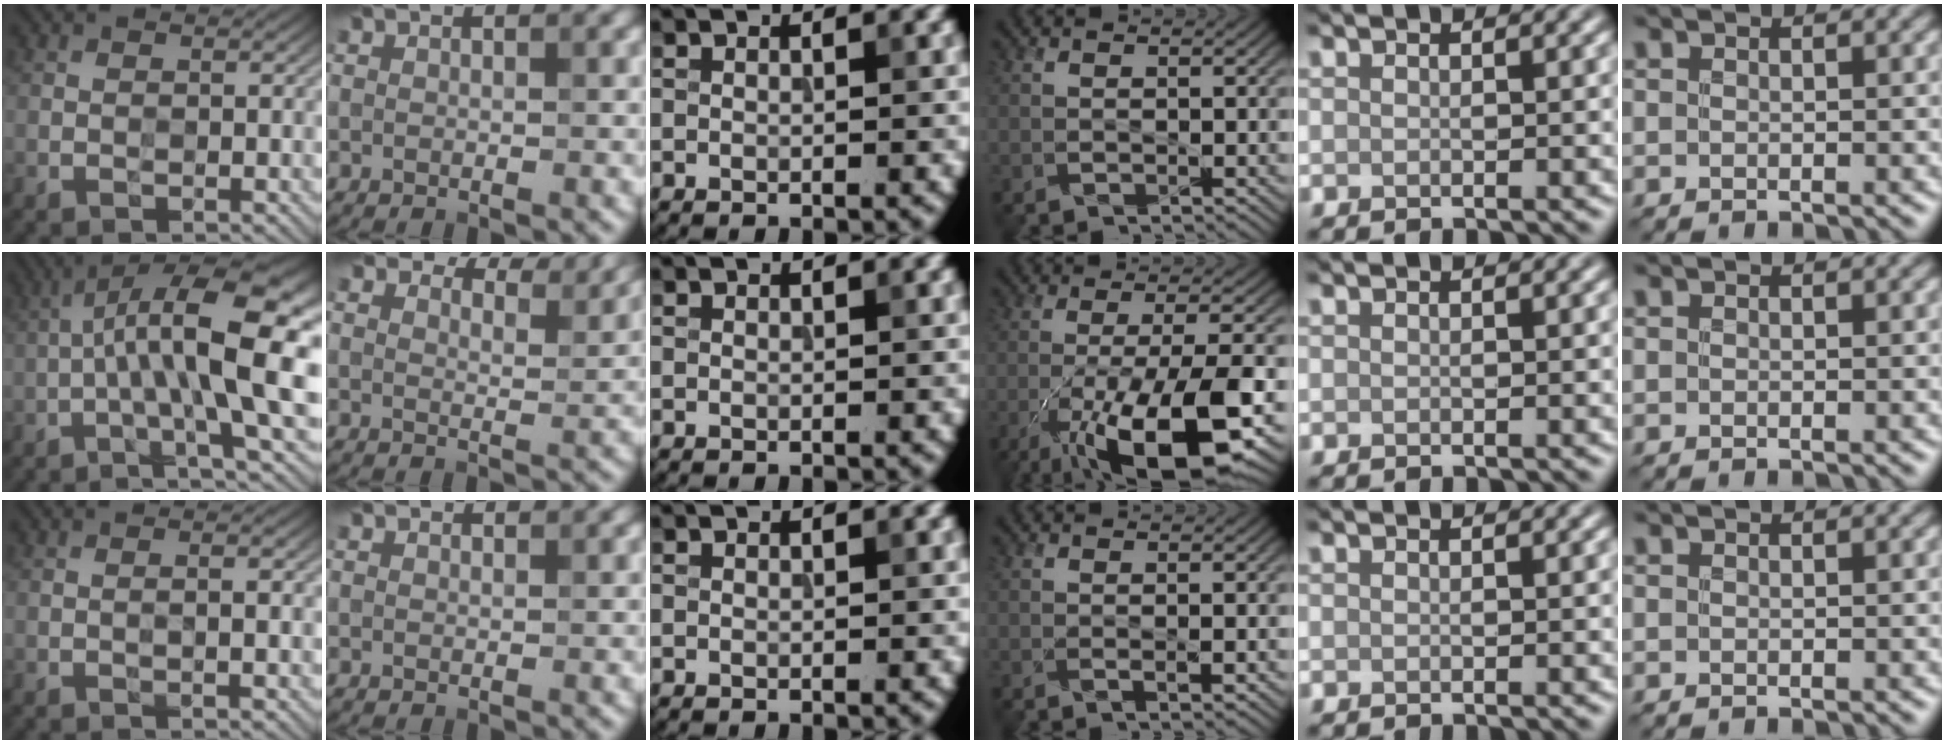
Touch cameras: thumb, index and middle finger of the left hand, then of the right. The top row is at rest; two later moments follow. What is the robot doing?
{"motion": "wipe", "object": "bowl"}